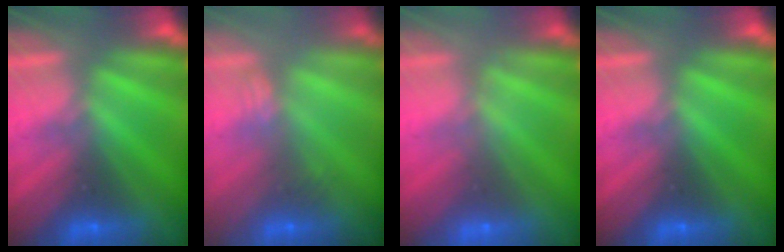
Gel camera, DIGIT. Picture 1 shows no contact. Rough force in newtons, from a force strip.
{"total": 2.4}
{"total": 1.8}
{"total": 0.0}